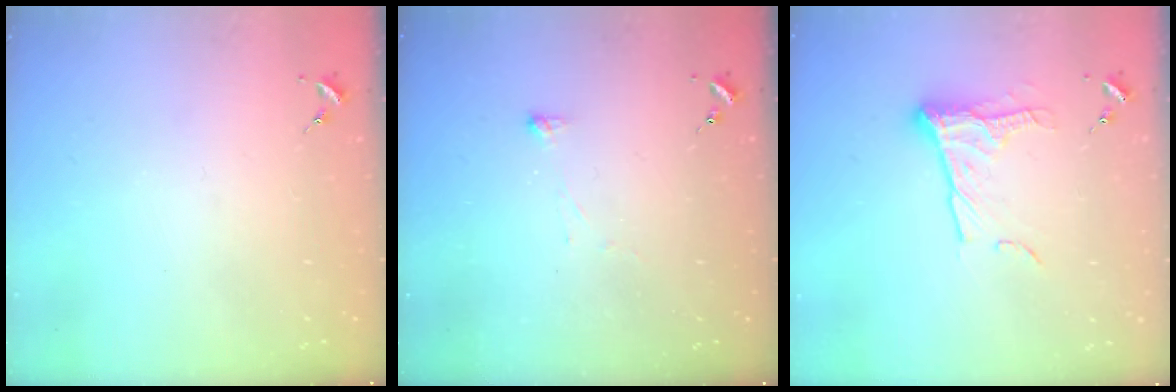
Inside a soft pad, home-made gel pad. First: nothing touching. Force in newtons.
{"total": 2.9, "press": 2.8, "slide": 0.4}
{"total": 12.0, "press": 12.0, "slide": 0.7}